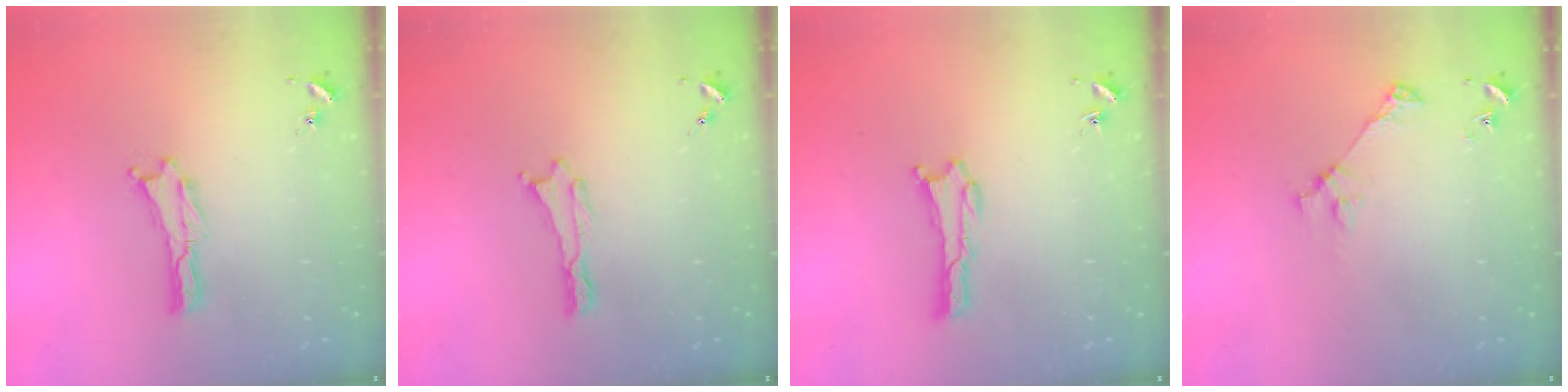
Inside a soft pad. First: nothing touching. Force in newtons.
{"total": 0.0}
{"total": 0.0}
{"total": 3.6, "press": 3.6, "slide": 0.4}